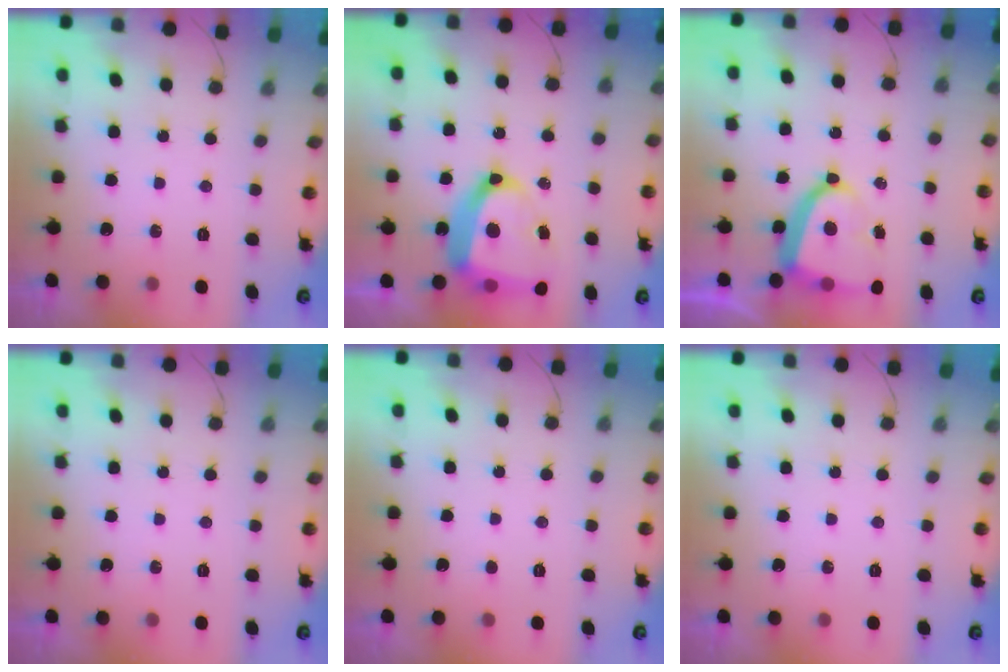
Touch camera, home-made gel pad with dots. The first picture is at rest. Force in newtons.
{"total": 20.9, "press": 20.8, "slide": 2.0}
{"total": 13.2, "press": 13.2, "slide": 1.3}
{"total": 0.0}
{"total": 1.6, "press": 1.6, "slide": 0.2}
{"total": 0.0}